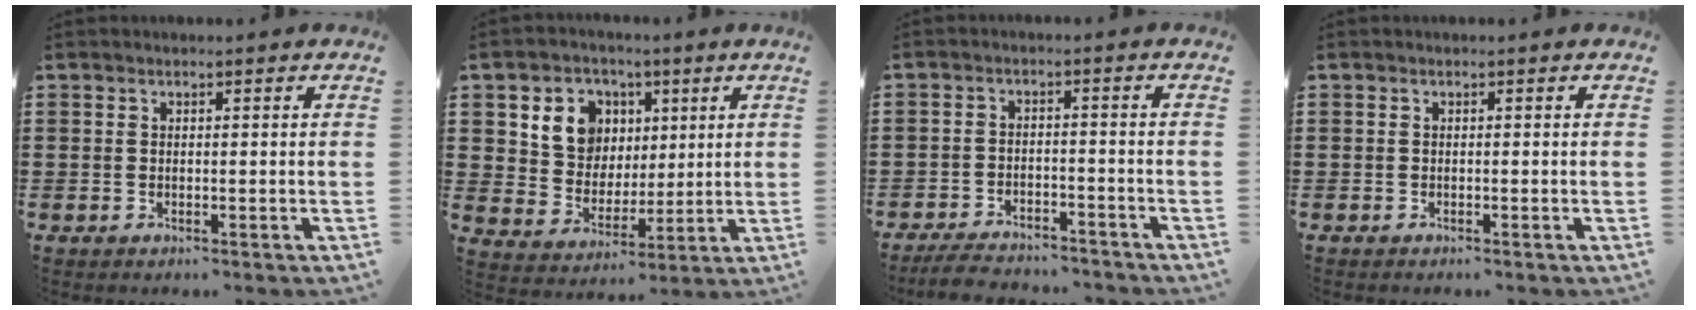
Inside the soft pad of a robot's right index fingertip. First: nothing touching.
{"total": 8.4, "force": [3.1, 7.4, 2.6], "torque": [-0.077, 0.009, 0.057]}
{"total": 4.1, "force": [-3.9, 0.6, 0.7], "torque": [-0.020, 0.004, -0.081]}
{"total": 0.0}